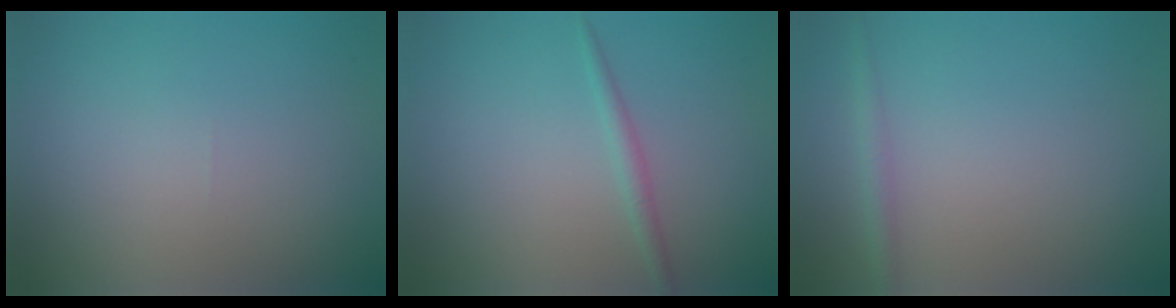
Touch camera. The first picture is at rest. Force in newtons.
{"total": 1.3, "press": 1.3, "slide": 0.1}
{"total": 1.3, "press": 1.3, "slide": 0.0}